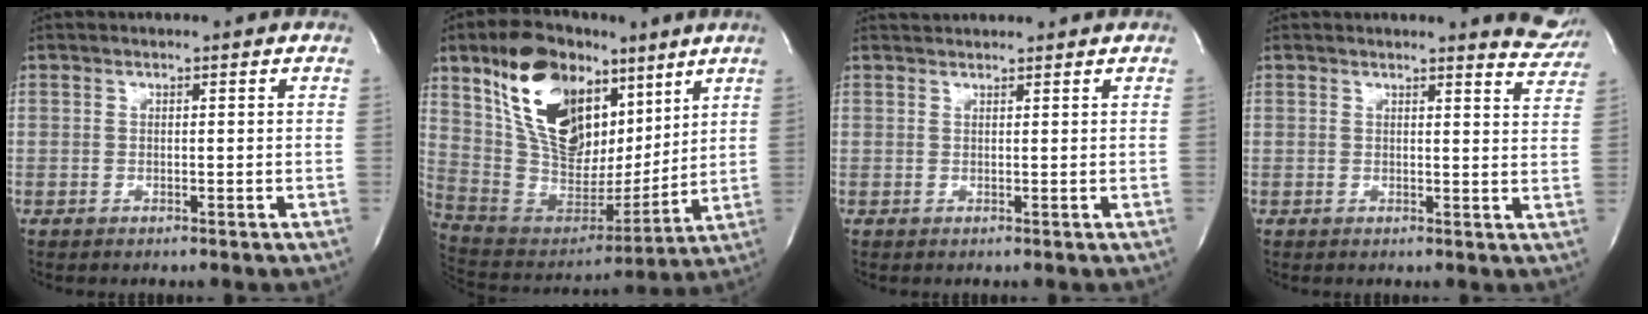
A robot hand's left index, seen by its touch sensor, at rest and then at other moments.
{"total": 21.0, "force": [10.6, 11.4, 14.0], "torque": [-0.265, 0.022, 0.196]}
{"total": 2.3, "force": [2.3, 0.4, 0.3], "torque": [-0.006, 0.024, 0.038]}
{"total": 5.8, "force": [5.8, 0.7, 0.5], "torque": [0.007, -0.044, 0.036]}